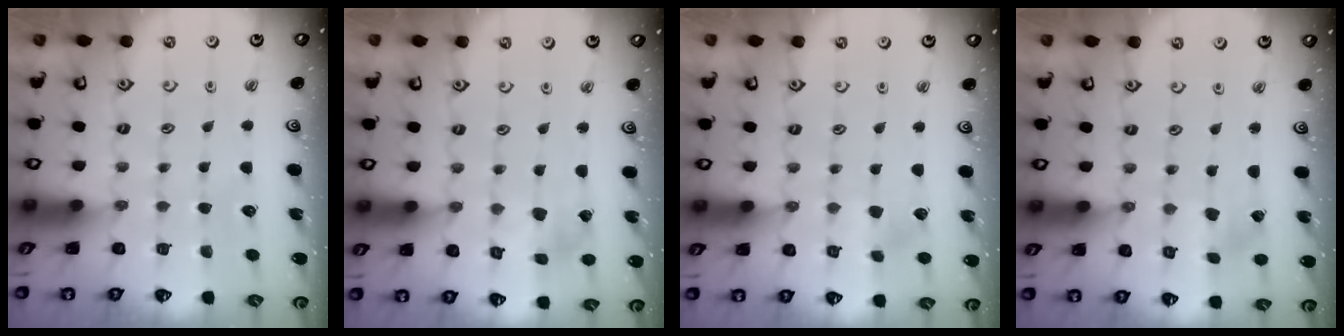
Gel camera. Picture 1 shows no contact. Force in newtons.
{"total": 2.7, "press": 2.7, "slide": 0.2}
{"total": 2.9, "press": 2.9, "slide": 0.3}
{"total": 0.8, "press": 0.7, "slide": 0.2}